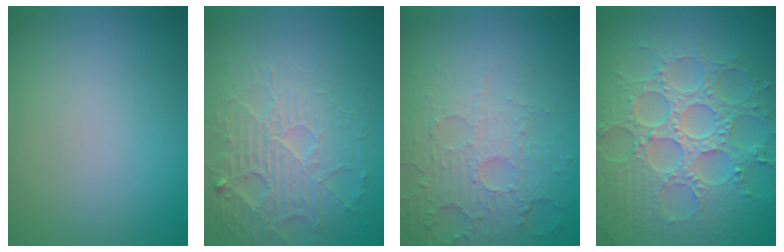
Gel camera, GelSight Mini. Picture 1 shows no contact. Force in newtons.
{"total": 4.5, "press": 4.0, "slide": 2.1}
{"total": 5.6, "press": 3.6, "slide": 4.4}
{"total": 8.8, "press": 6.6, "slide": 5.8}